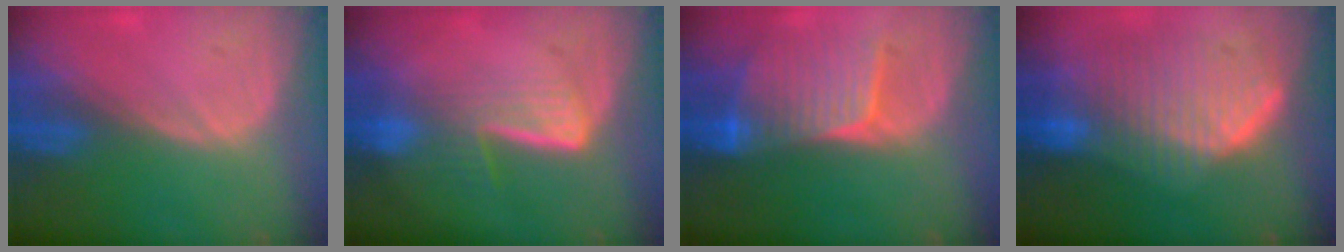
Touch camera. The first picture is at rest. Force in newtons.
{"total": 6.7, "press": 5.7, "slide": 3.6}
{"total": 8.1, "press": 7.8, "slide": 2.3}
{"total": 10.4, "press": 9.0, "slide": 5.1}